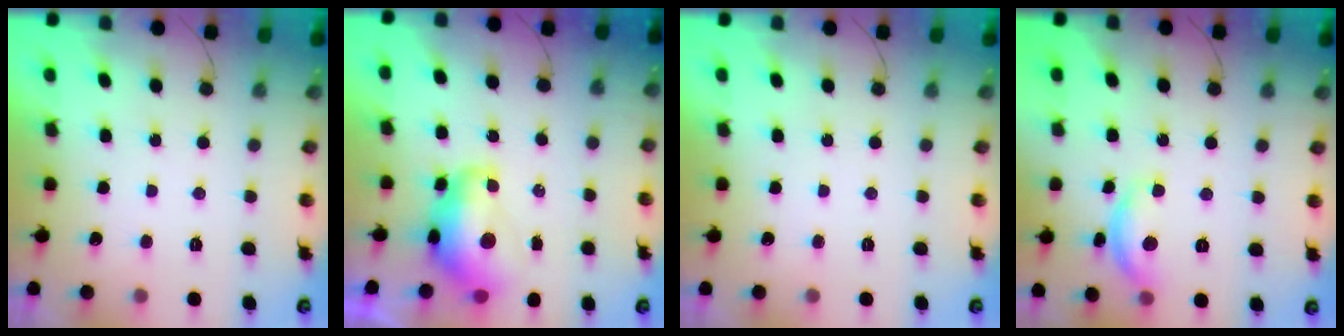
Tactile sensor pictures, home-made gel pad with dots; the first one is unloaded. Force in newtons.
{"total": 11.5, "press": 11.4, "slide": 1.2}
{"total": 0.0}
{"total": 11.3, "press": 11.3, "slide": 0.7}